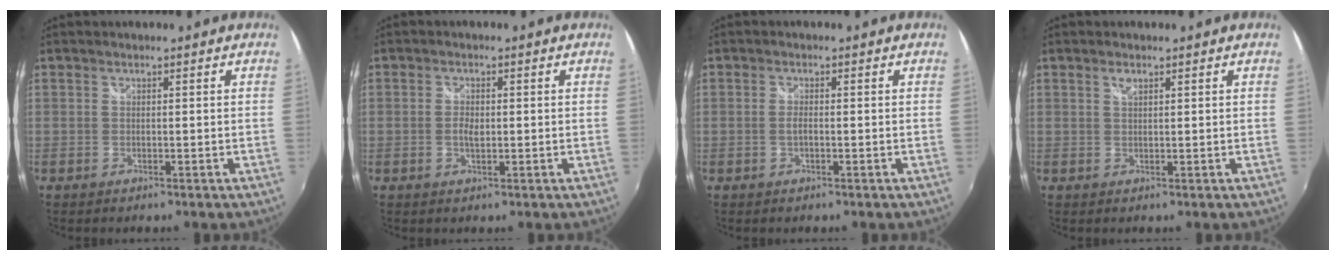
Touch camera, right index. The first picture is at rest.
{"total": 2.1, "force": [-0.2, 1.1, 1.8], "torque": [-0.033, 0.000, -0.005]}
{"total": 1.3, "force": [-0.3, 0.4, 1.2], "torque": [-0.026, 0.001, -0.008]}
{"total": 1.1, "force": [0.7, 0.4, 0.8], "torque": [-0.013, 0.003, 0.012]}